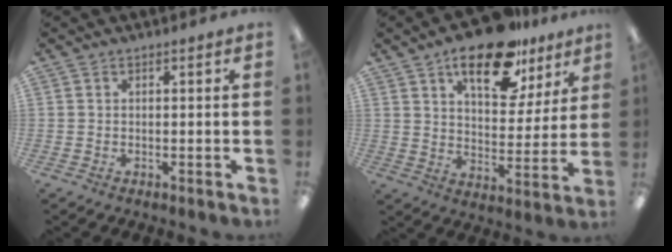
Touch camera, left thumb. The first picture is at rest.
{"total": 18.0, "force": [12.0, 8.0, 10.7], "torque": [-0.151, -0.058, 0.199]}